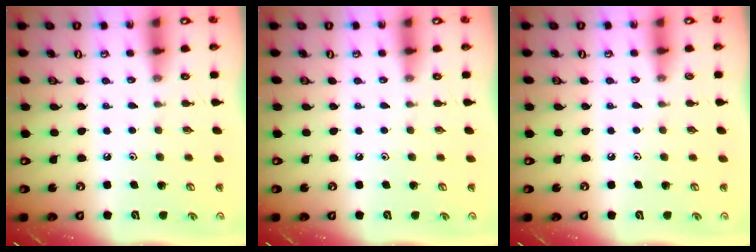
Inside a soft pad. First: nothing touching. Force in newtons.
{"total": 0.0}
{"total": 2.7, "press": 2.7, "slide": 0.4}